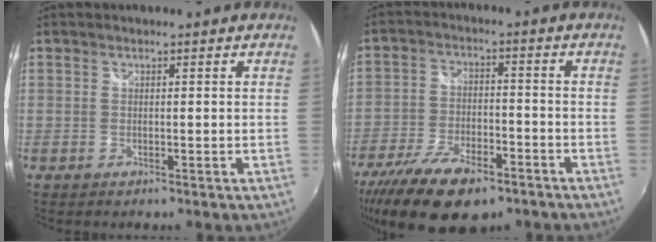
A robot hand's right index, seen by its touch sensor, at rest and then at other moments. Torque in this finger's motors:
{"motor_torque": [-0.38, -0.53, -0.09, -0.16]}